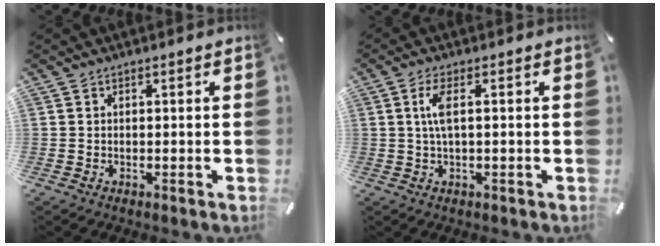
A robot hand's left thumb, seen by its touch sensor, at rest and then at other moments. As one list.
[{"total": 4.8, "force": [0.6, 1.0, 4.7], "torque": [-0.097, -0.002, 0.005]}]